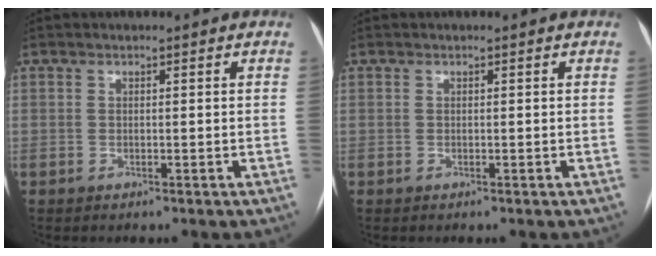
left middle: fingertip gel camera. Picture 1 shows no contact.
{"total": 0.0}